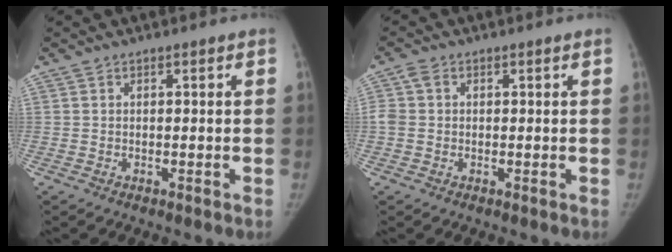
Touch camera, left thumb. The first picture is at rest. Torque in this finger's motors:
{"motor_torque": [-0.24, 0.50, 0.24, 0.48, 0.05]}